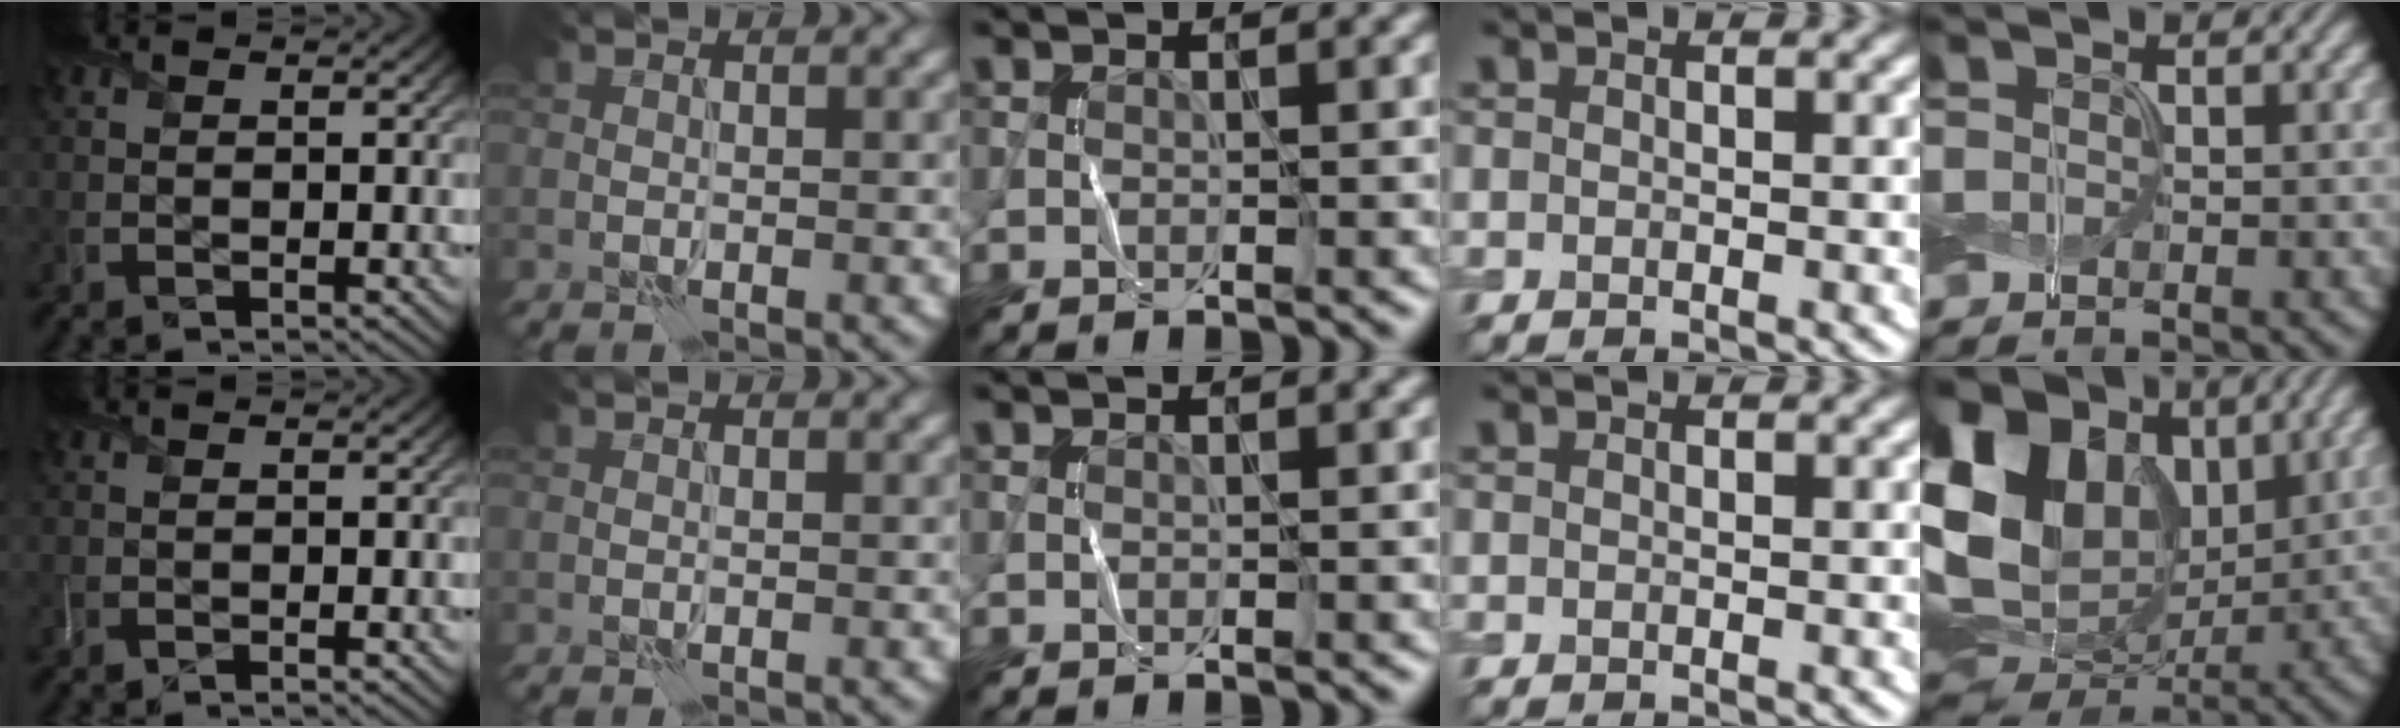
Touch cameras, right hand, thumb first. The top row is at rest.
{"little": {"total": 19.6, "force": [4.8, 14.1, 12.8], "torque": [-0.266, 0.045, 0.089]}}